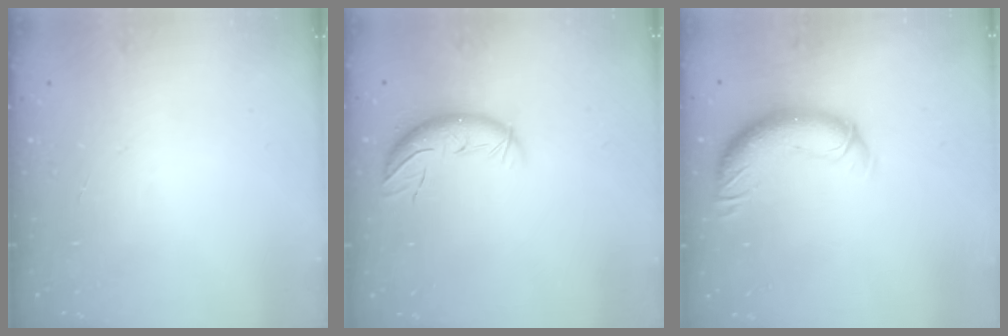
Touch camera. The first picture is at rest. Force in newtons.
{"total": 9.6, "press": 9.3, "slide": 2.5}
{"total": 11.5, "press": 11.2, "slide": 2.6}